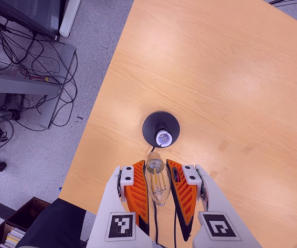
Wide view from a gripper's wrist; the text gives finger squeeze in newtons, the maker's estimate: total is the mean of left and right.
{"total": 21.7, "left": 23.5, "right": 19.9}